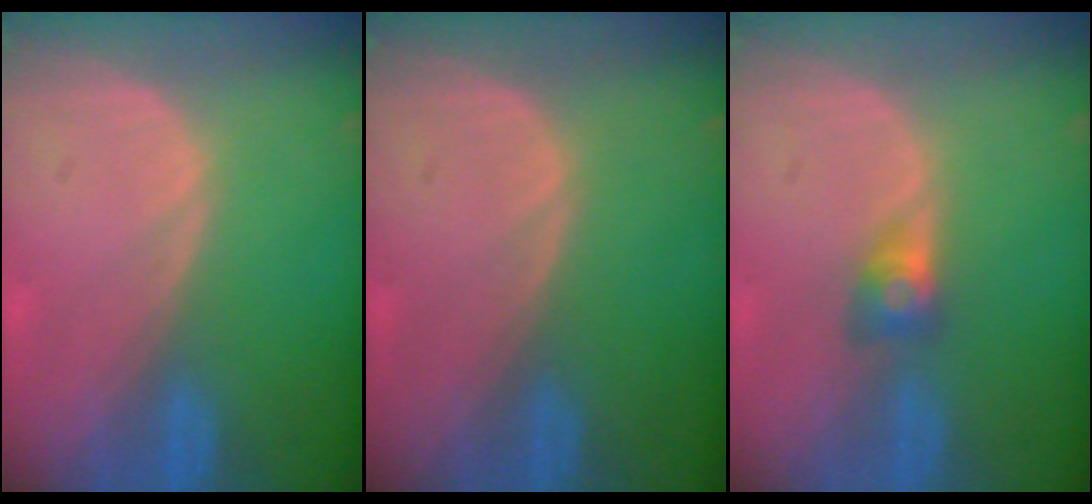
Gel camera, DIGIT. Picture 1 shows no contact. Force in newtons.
{"total": 0.0}
{"total": 2.9, "press": 2.4, "slide": 1.5}